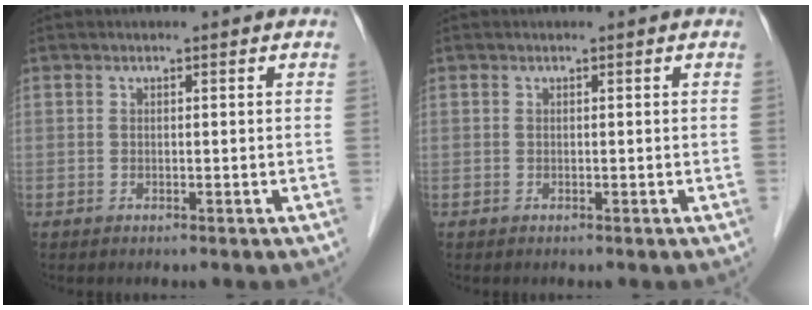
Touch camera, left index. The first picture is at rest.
{"total": 0.0}